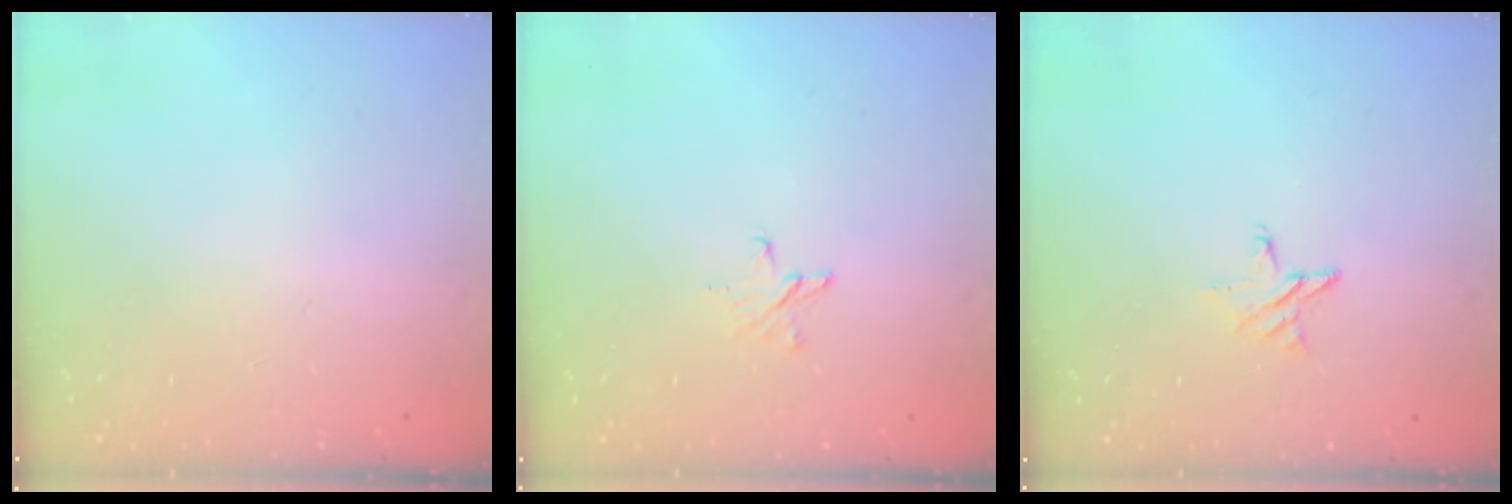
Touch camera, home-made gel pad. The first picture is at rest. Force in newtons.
{"total": 4.1, "press": 4.1, "slide": 0.4}
{"total": 4.7, "press": 4.7, "slide": 0.5}